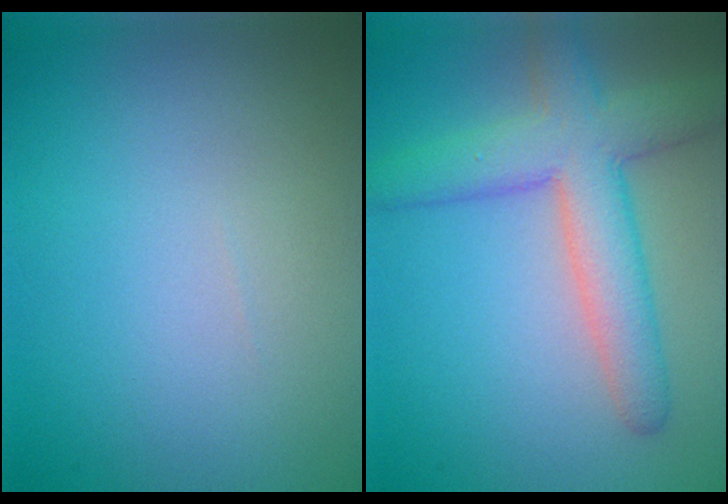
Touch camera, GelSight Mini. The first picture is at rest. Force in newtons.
{"total": 6.8, "press": 6.8, "slide": 0.2}